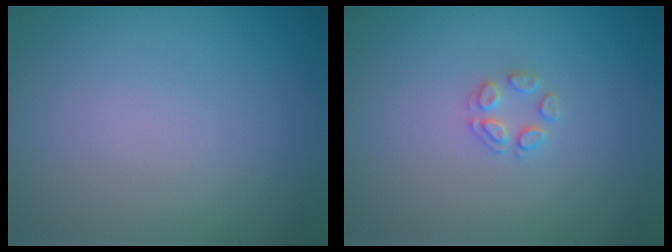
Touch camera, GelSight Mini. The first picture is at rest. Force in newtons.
{"total": 1.5, "press": 1.5, "slide": 0.1}